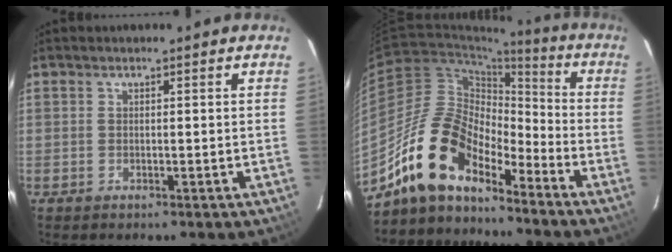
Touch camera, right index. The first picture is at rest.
{"total": 15.0, "force": [-11.8, 5.8, 7.2], "torque": [-0.127, 0.009, -0.229]}